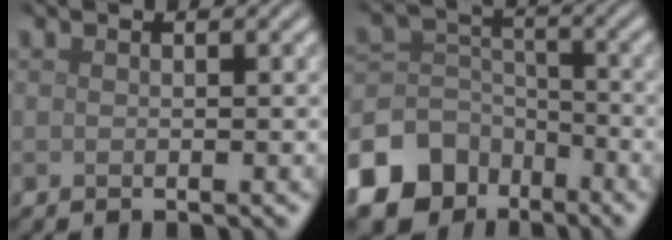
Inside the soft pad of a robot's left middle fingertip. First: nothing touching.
{"total": 11.3, "force": [-7.1, 8.2, 3.1], "torque": [-0.090, -0.018, -0.133]}